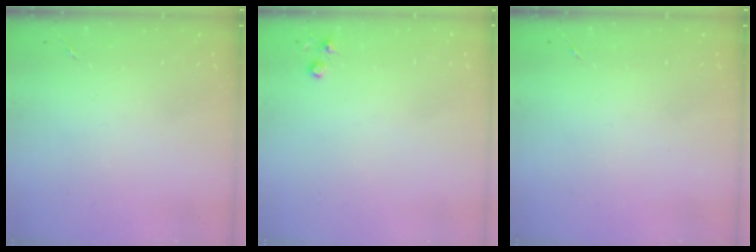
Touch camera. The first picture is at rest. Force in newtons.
{"total": 4.2, "press": 4.1, "slide": 0.7}
{"total": 0.0}